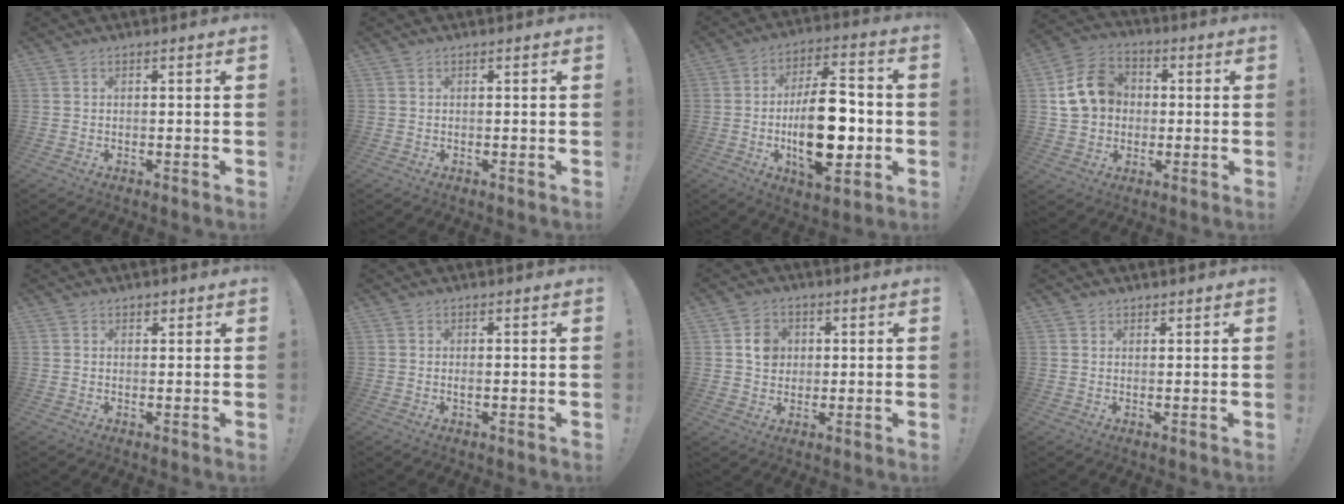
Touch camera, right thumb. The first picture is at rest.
{"total": 0.0}
{"total": 21.4, "force": [-3.2, 10.2, 18.6], "torque": [-0.310, 0.002, -0.049]}
{"total": 14.3, "force": [2.0, 12.1, 7.5], "torque": [-0.120, 0.011, 0.048]}
{"total": 1.2, "force": [0.9, 0.7, 0.2], "torque": [0.010, -0.007, 0.014]}
{"total": 0.8, "force": [0.0, 0.3, 0.7], "torque": [-0.010, -0.001, -0.001]}
{"total": 6.4, "force": [1.3, 5.8, 2.5], "torque": [-0.023, 0.002, 0.023]}
{"total": 1.3, "force": [1.1, 0.6, 0.1], "torque": [0.007, -0.005, 0.021]}